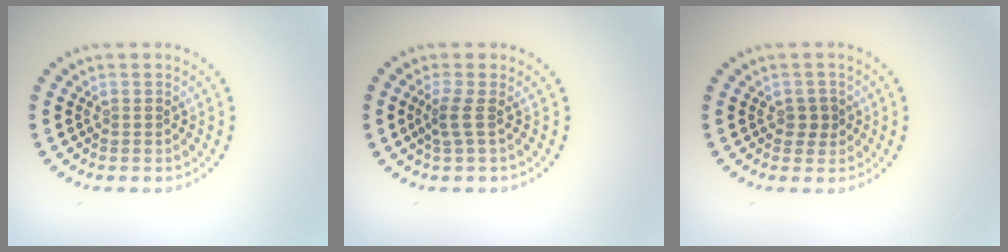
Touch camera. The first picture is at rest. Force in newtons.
{"total": 1.8, "press": 1.1, "slide": 1.3}
{"total": 1.6, "press": 1.5, "slide": 0.6}